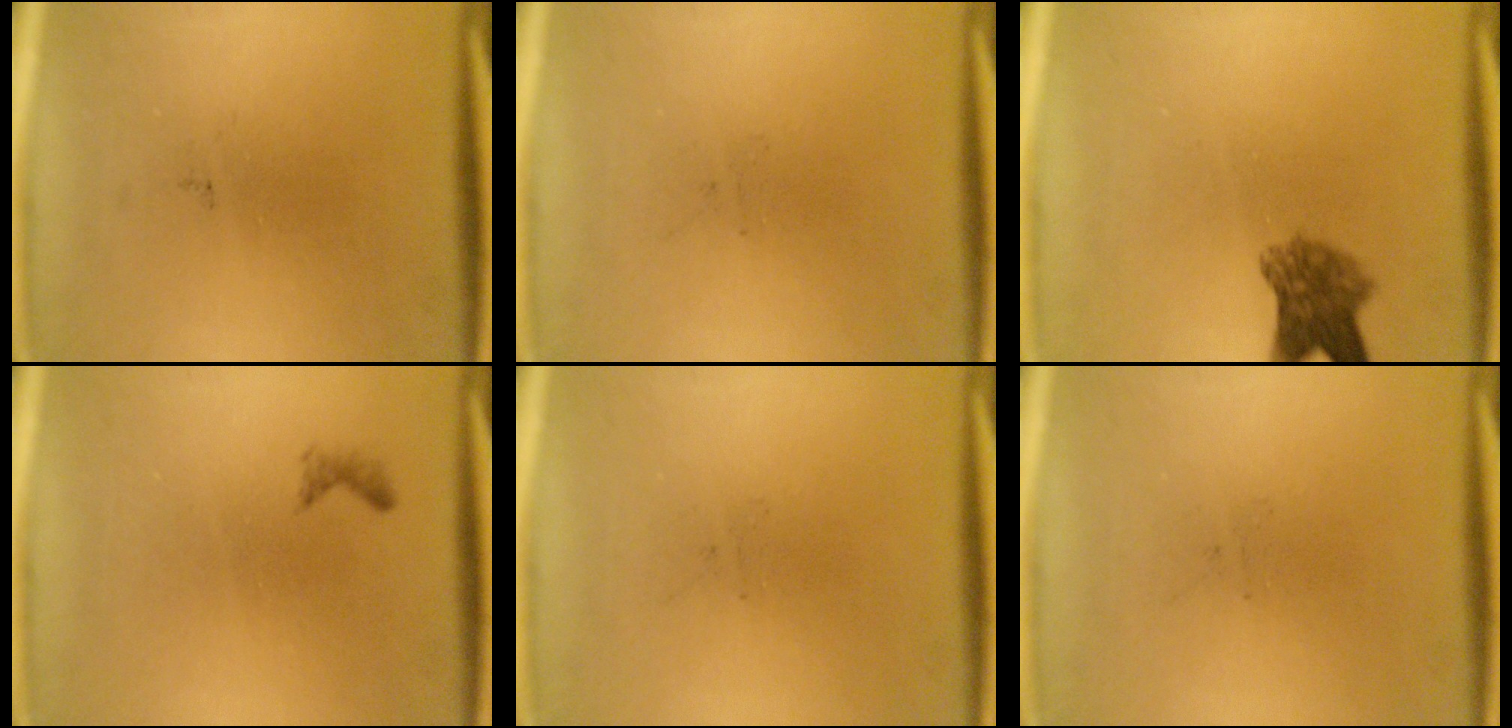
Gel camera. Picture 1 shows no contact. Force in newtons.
{"total": 0.0}
{"total": 5.4}
{"total": 0.6}
{"total": 0.0}
{"total": 0.0}